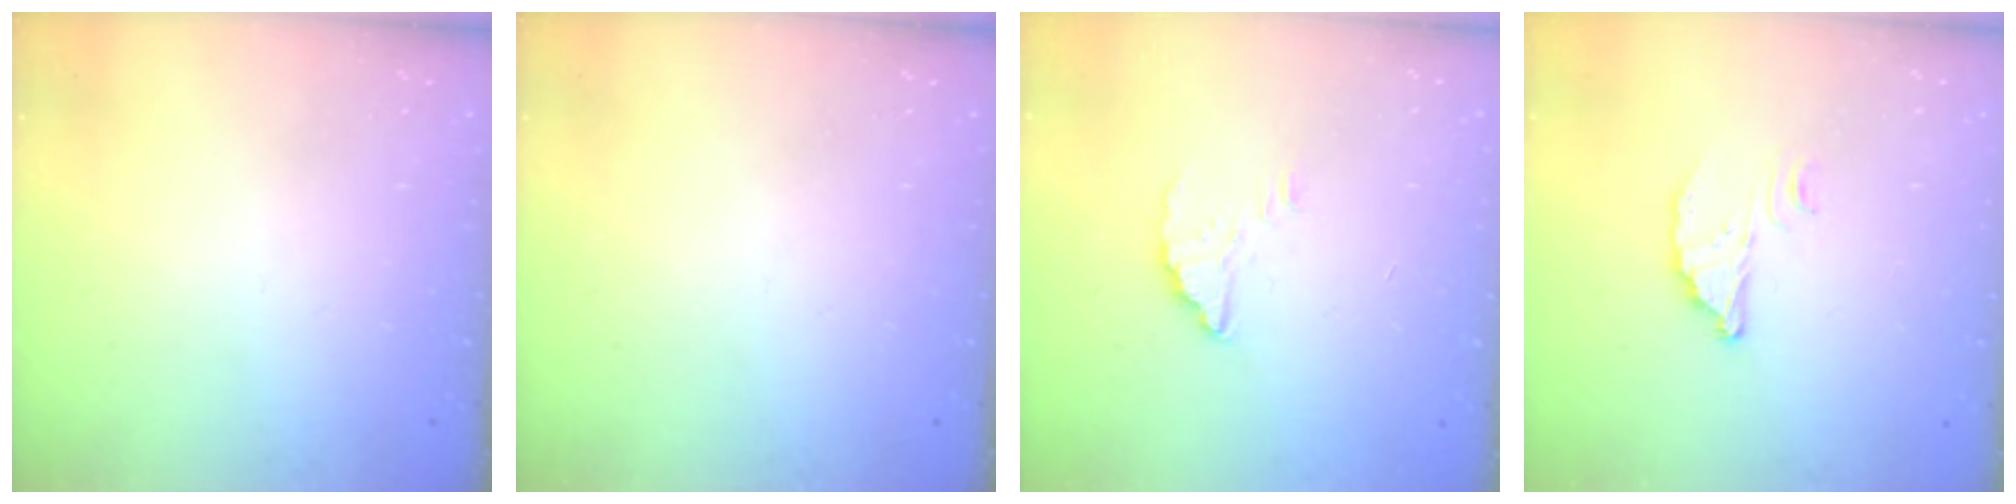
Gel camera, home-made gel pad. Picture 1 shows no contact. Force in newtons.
{"total": 0.0}
{"total": 2.1, "press": 2.1, "slide": 0.2}
{"total": 3.4, "press": 3.4, "slide": 0.1}